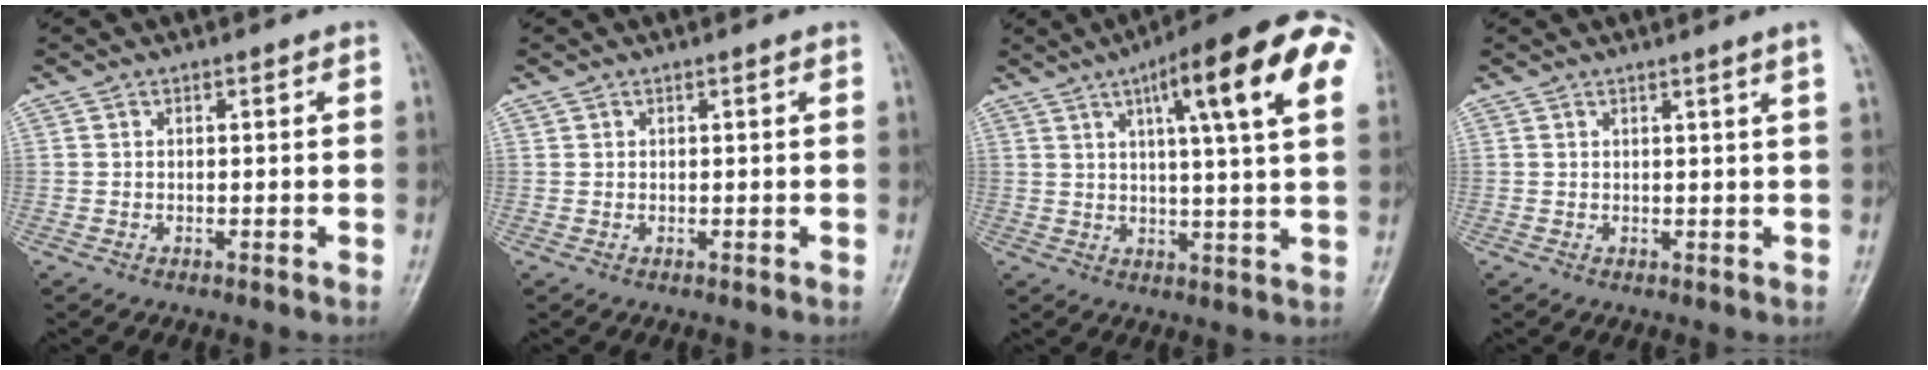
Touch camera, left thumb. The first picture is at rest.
{"total": 0.0}
{"total": 19.8, "force": [7.7, 3.7, 17.9], "torque": [-0.234, 0.006, 0.097]}
{"total": 2.2, "force": [1.3, -0.8, 1.6], "torque": [-0.026, -0.008, 0.022]}